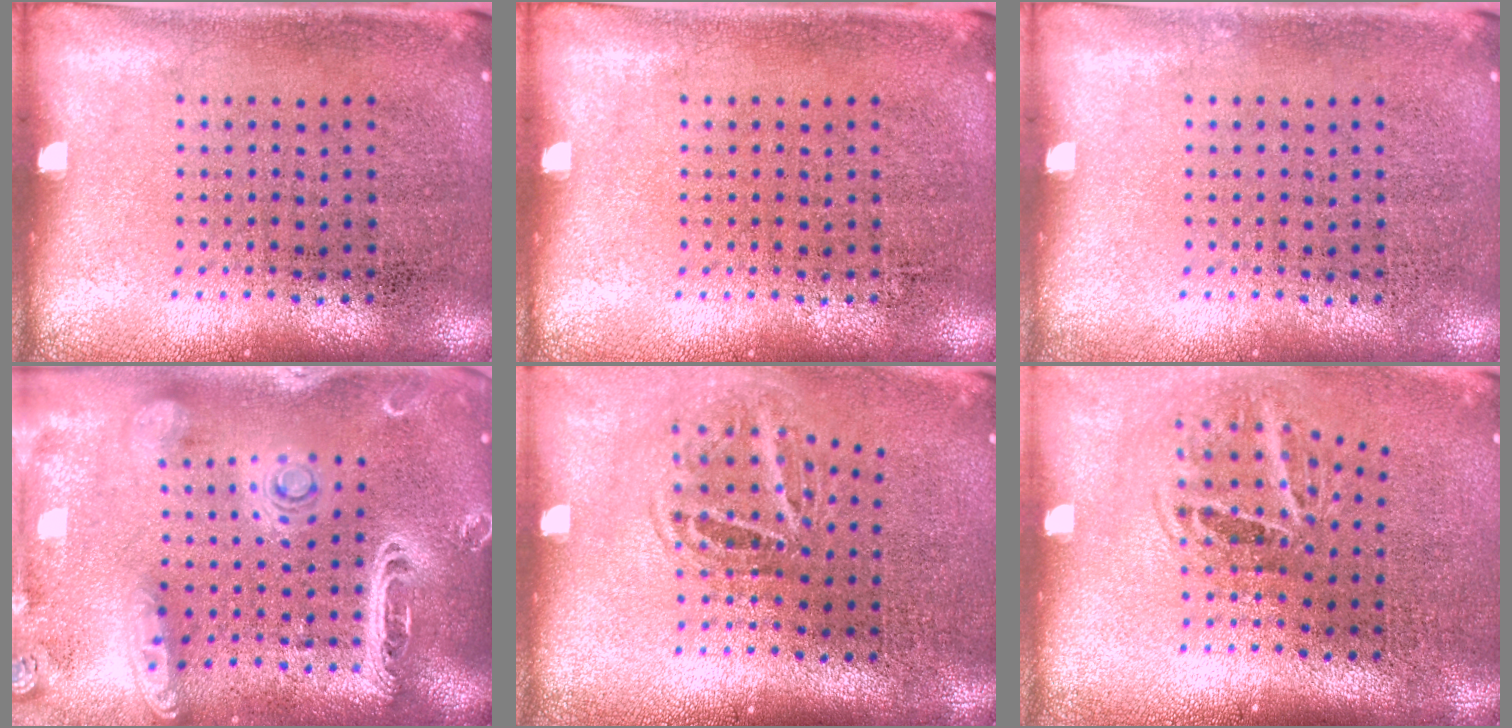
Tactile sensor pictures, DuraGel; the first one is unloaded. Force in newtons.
{"total": 0.0}
{"total": 0.0}
{"total": 3.2, "press": 2.7, "slide": 1.7}
{"total": 1.7, "press": 1.1, "slide": 1.3}
{"total": 1.9, "press": 1.3, "slide": 1.4}